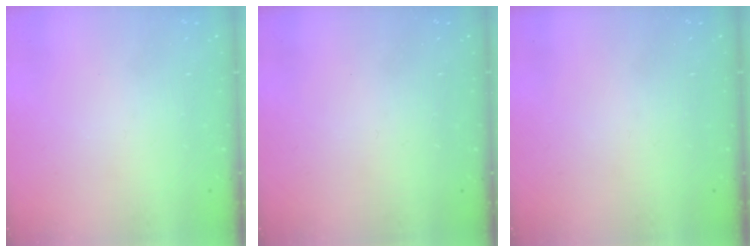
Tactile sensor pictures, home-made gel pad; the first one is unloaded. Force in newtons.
{"total": 0.0}
{"total": 0.0}